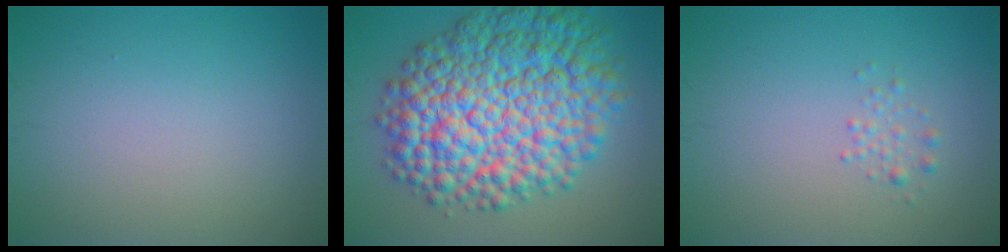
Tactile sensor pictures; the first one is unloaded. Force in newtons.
{"total": 14.2, "press": 14.2, "slide": 0.2}
{"total": 1.0, "press": 1.0, "slide": 0.0}